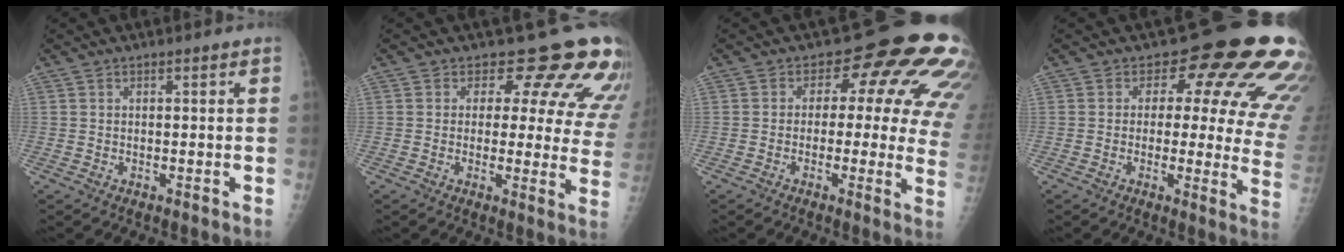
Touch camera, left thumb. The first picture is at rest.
{"total": 13.9, "force": [10.6, 6.3, 6.4], "torque": [-0.014, -0.064, 0.096]}
{"total": 17.8, "force": [5.0, 9.2, 14.4], "torque": [-0.125, 0.001, 0.037]}
{"total": 17.4, "force": [7.9, 8.7, 12.9], "torque": [-0.102, -0.030, 0.065]}